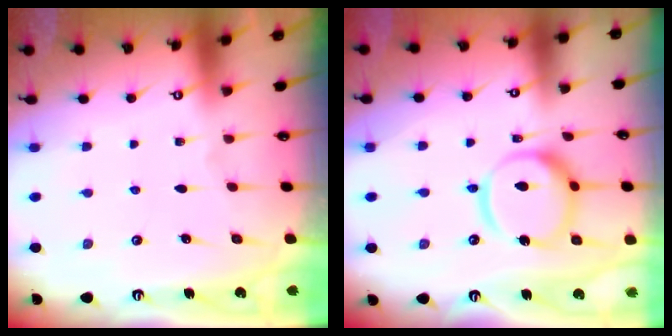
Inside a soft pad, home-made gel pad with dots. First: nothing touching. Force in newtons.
{"total": 17.3, "press": 17.1, "slide": 2.1}